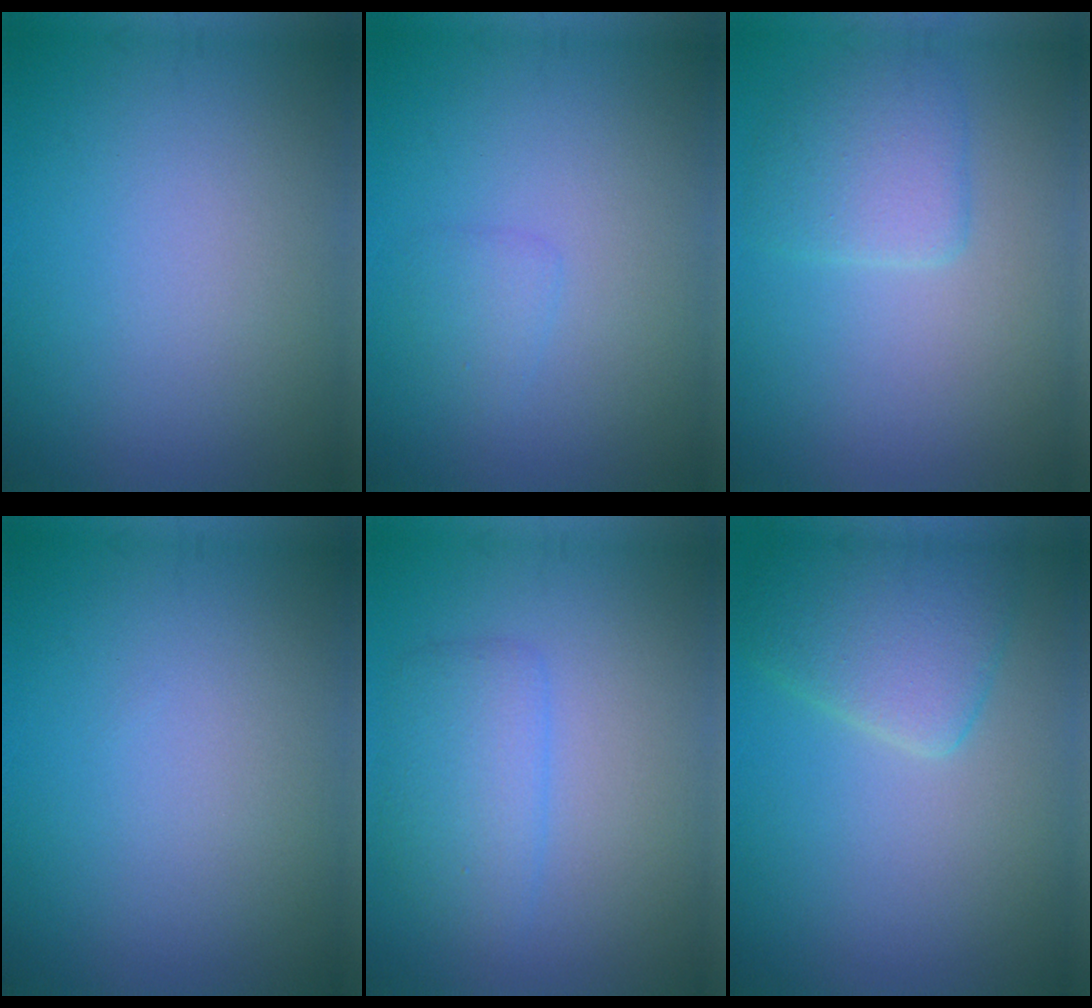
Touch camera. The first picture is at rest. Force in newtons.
{"total": 1.1, "press": 1.1, "slide": 0.1}
{"total": 2.9, "press": 2.9, "slide": 0.3}
{"total": 0.0}
{"total": 3.1, "press": 3.0, "slide": 0.1}
{"total": 4.3, "press": 4.3, "slide": 0.2}